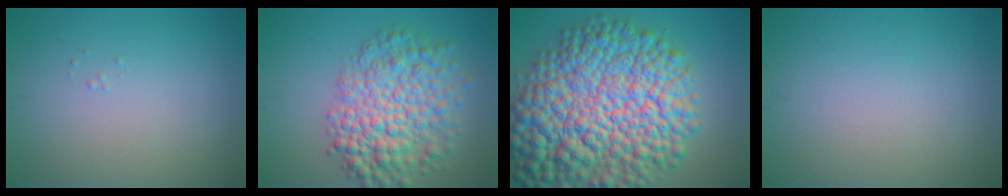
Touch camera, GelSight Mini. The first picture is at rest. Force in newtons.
{"total": 7.4, "press": 7.4, "slide": 0.2}
{"total": 16.7, "press": 16.7, "slide": 0.5}
{"total": 0.0}